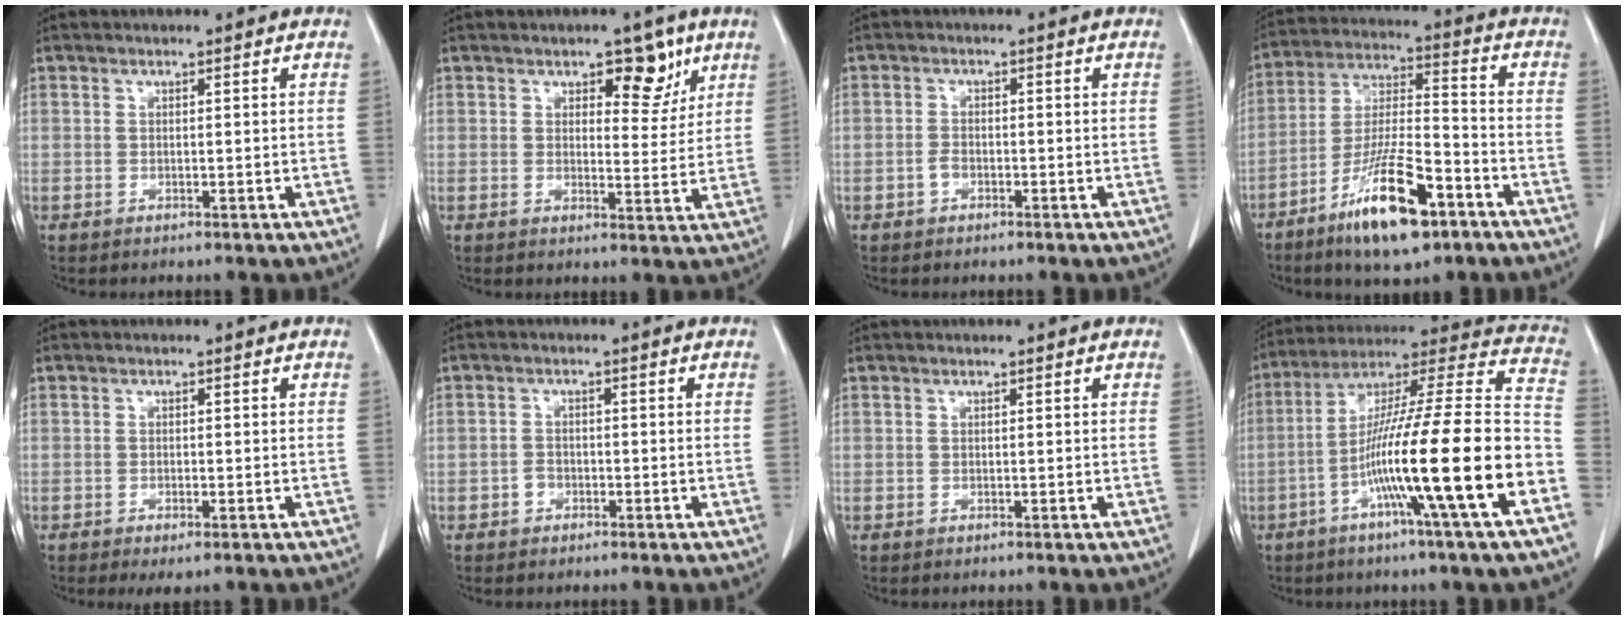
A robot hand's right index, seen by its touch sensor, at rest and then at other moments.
{"total": 5.7, "force": [3.4, 2.9, 3.5], "torque": [-0.033, -0.001, 0.046]}
{"total": 1.4, "force": [-0.8, 0.9, 0.8], "torque": [-0.012, 0.005, -0.015]}
{"total": 14.9, "force": [-8.6, 3.3, 11.7], "torque": [-0.222, -0.016, -0.151]}
{"total": 2.3, "force": [-1.4, 0.6, 1.8], "torque": [-0.027, -0.004, -0.018]}
{"total": 1.6, "force": [-0.9, 1.2, 0.5], "torque": [-0.007, 0.006, -0.017]}
{"total": 0.0}
{"total": 23.2, "force": [-8.2, -0.6, 21.6], "torque": [-0.329, -0.012, -0.151]}